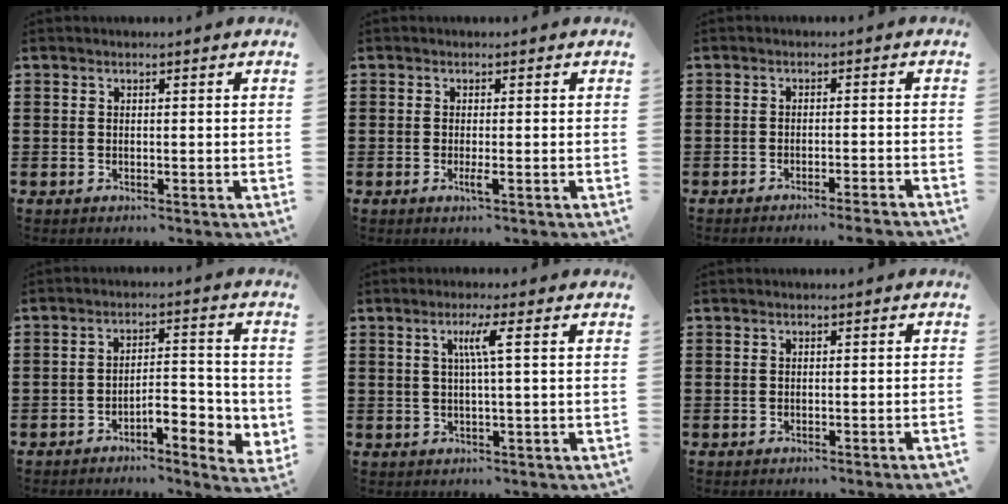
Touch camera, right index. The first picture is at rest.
{"total": 1.5, "force": [-0.6, 0.0, 1.4], "torque": [-0.029, -0.005, -0.012]}
{"total": 2.1, "force": [-1.9, -0.6, 0.9], "torque": [-0.015, -0.003, -0.035]}
{"total": 4.6, "force": [-2.6, 1.5, 3.4], "torque": [-0.059, 0.010, -0.051]}
{"total": 3.9, "force": [0.8, -0.3, 3.8], "torque": [-0.074, 0.000, 0.008]}
{"total": 0.9, "force": [-0.7, -0.2, 0.7], "torque": [-0.011, -0.004, -0.013]}